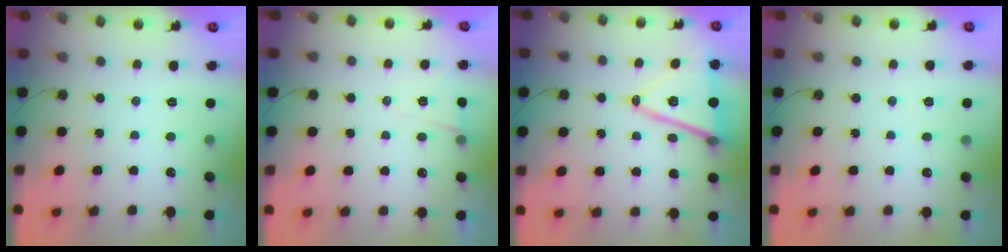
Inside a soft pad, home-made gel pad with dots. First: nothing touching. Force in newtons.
{"total": 5.0, "press": 3.5, "slide": 3.6}
{"total": 14.8, "press": 14.3, "slide": 3.9}
{"total": 4.5, "press": 1.6, "slide": 4.2}